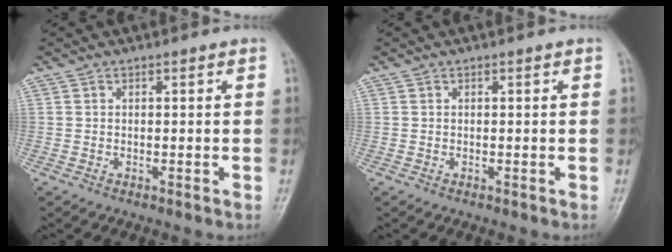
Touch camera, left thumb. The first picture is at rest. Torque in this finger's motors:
{"motor_torque": [0.00, 0.00, -0.01, -0.01, 0.00]}